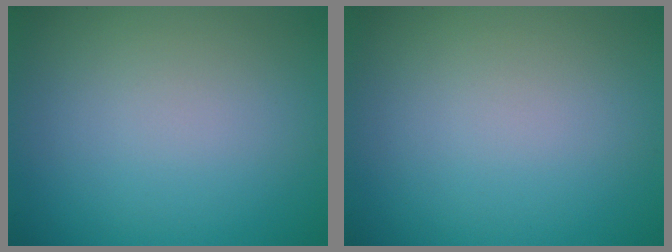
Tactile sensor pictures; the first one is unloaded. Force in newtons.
{"total": 0.0}